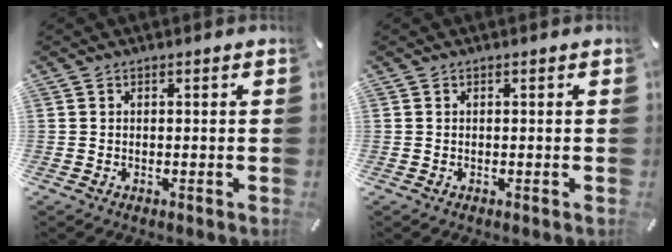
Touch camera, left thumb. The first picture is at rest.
{"total": 0.0}